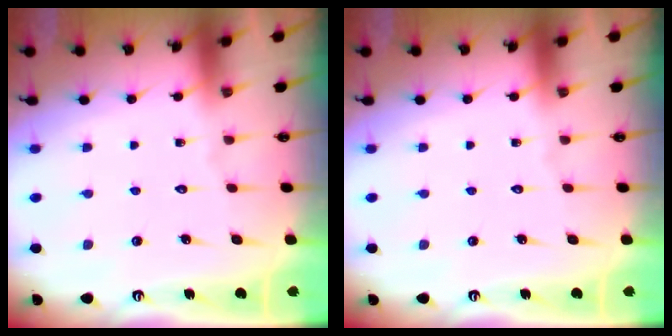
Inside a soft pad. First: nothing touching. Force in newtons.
{"total": 0.0}